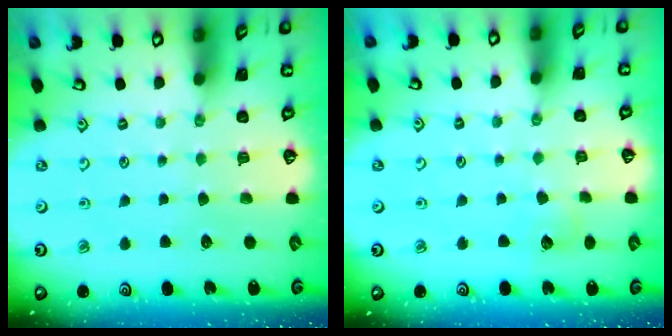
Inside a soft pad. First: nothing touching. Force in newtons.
{"total": 5.6, "press": 5.6, "slide": 0.5}